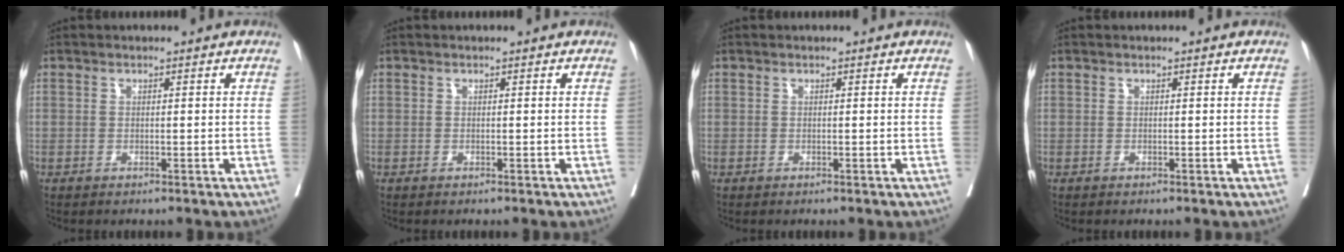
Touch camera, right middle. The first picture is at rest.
{"total": 0.0}
{"total": 0.0}
{"total": 0.0}